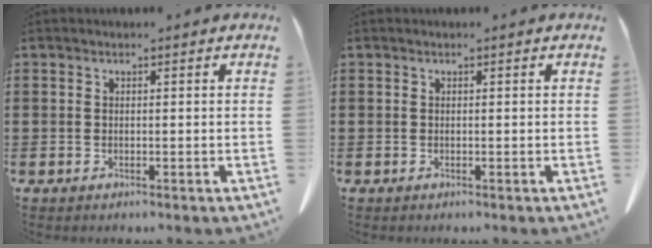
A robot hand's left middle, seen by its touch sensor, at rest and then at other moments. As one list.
[{"total": 0.0}]